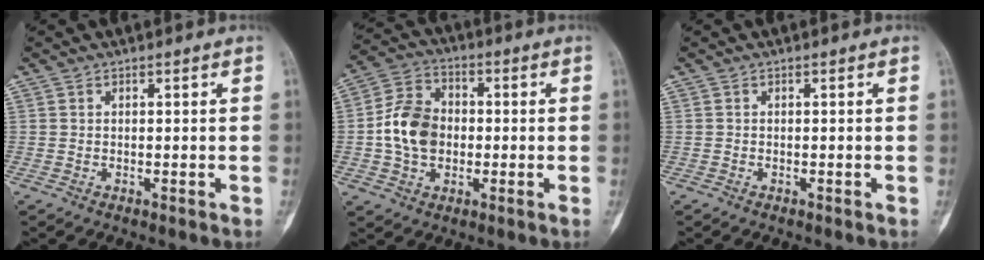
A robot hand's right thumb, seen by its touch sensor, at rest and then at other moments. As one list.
[{"total": 11.0, "force": [-0.7, 8.3, 7.1], "torque": [-0.115, 0.024, -0.021]}, {"total": 0.0}]